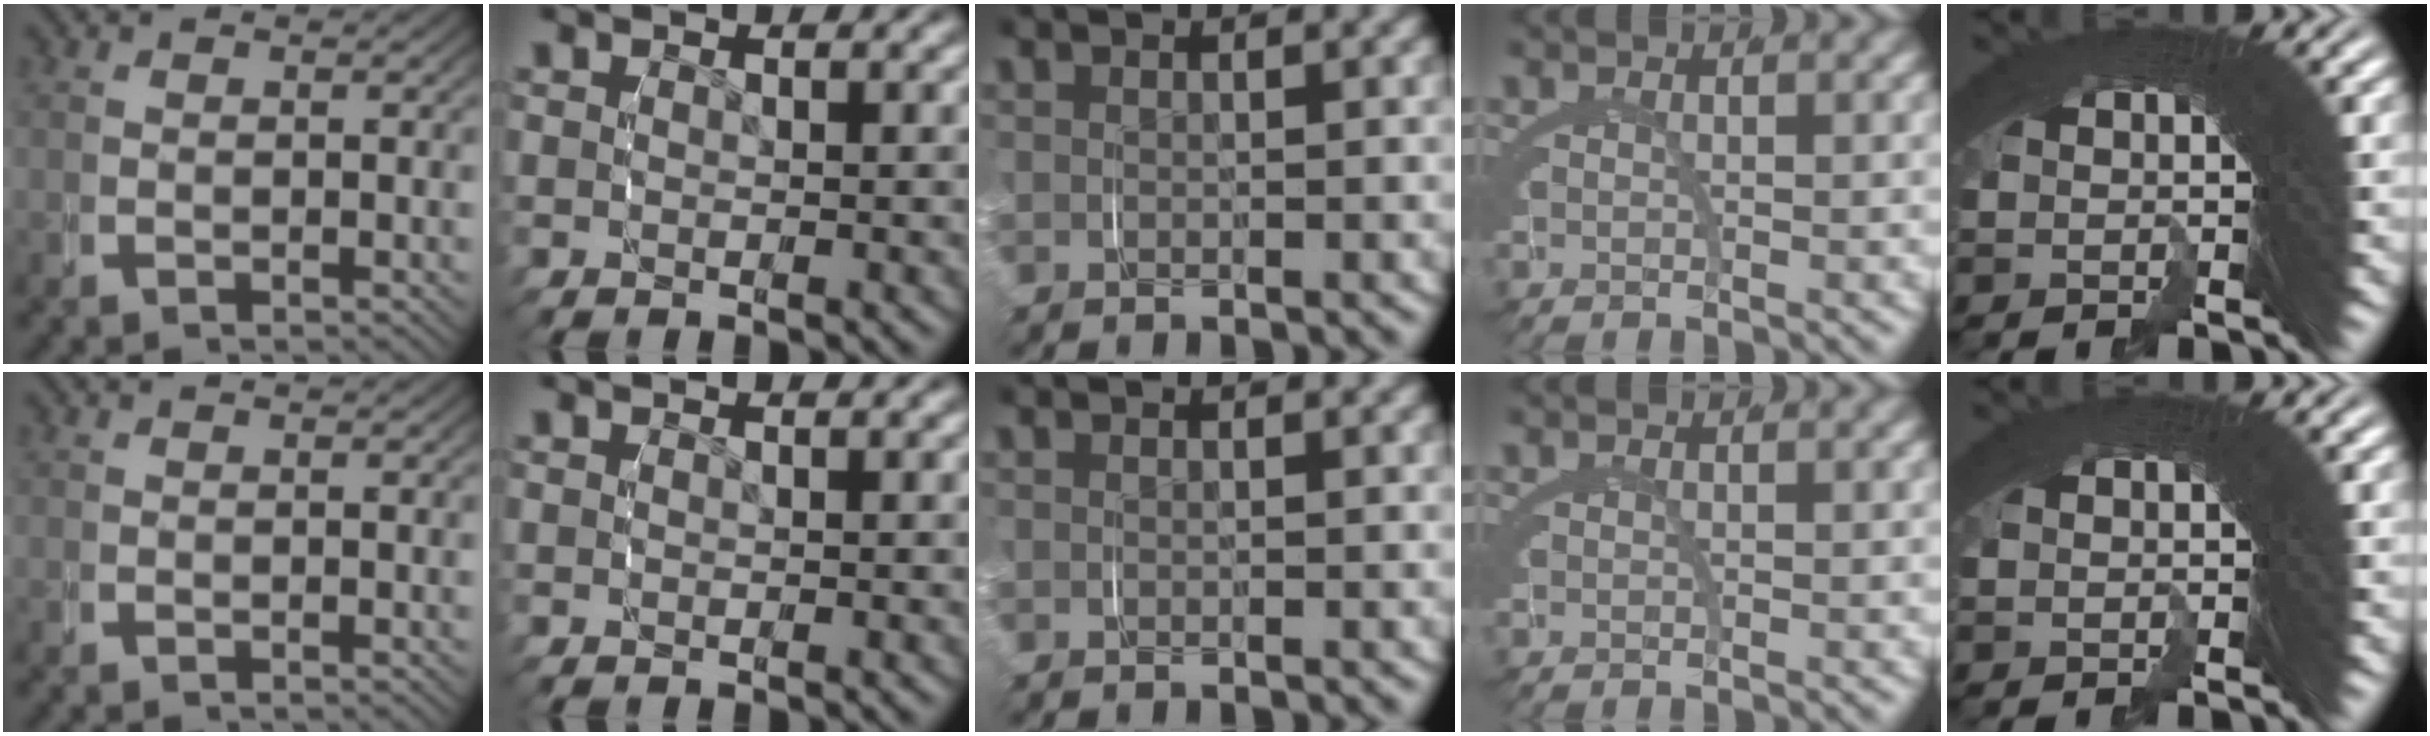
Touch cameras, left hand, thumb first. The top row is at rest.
{}